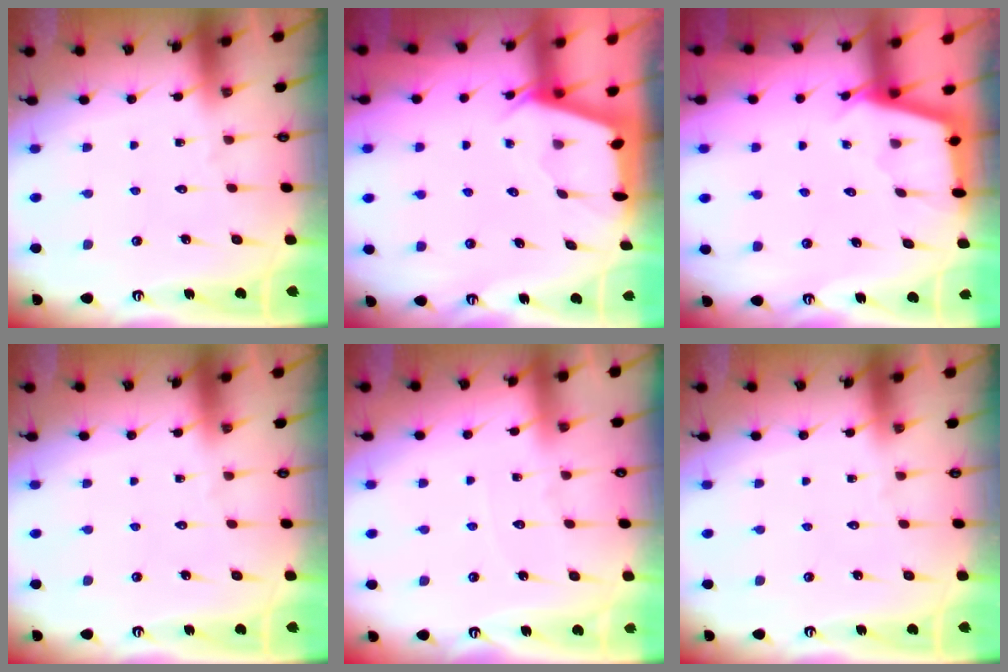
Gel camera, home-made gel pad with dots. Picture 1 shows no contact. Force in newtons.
{"total": 2.1, "press": 2.1, "slide": 0.3}
{"total": 2.4, "press": 2.4, "slide": 0.2}
{"total": 0.0}
{"total": 2.6, "press": 2.5, "slide": 0.4}
{"total": 0.0}